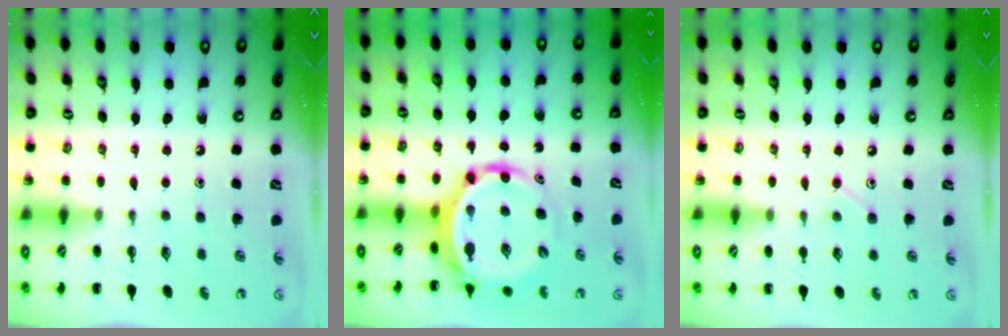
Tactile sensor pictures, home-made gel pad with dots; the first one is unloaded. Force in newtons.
{"total": 8.4, "press": 8.1, "slide": 2.4}
{"total": 4.8, "press": 4.6, "slide": 1.5}